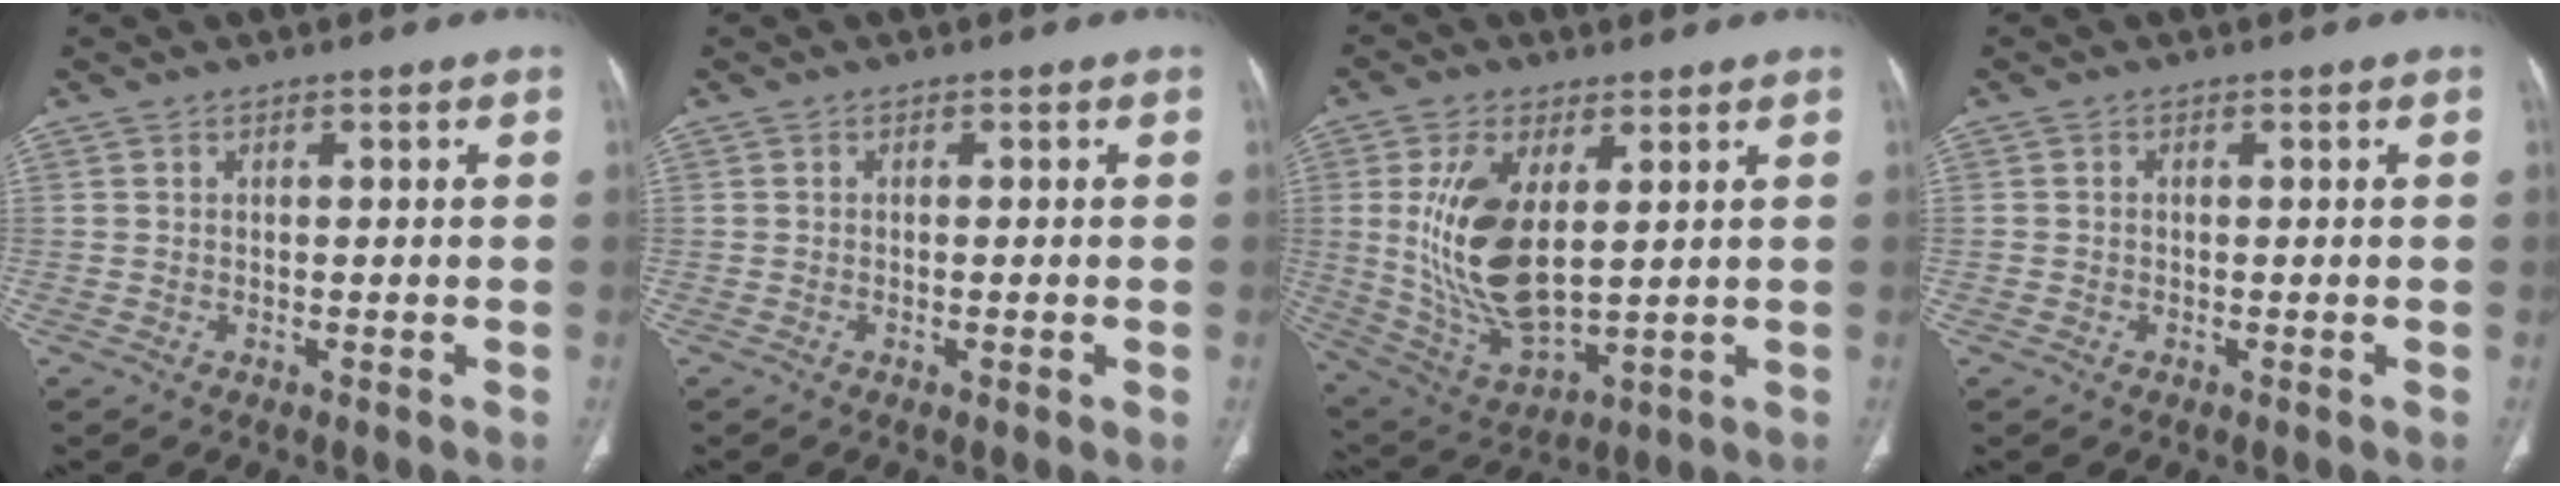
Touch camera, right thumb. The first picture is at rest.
{"total": 1.5, "force": [-0.3, 0.2, 1.4], "torque": [-0.027, -0.004, -0.005]}
{"total": 16.4, "force": [3.1, 8.1, 14.0], "torque": [-0.272, -0.022, 0.076]}
{"total": 0.5, "force": [-0.2, 0.5, 0.1], "torque": [0.001, 0.004, -0.004]}